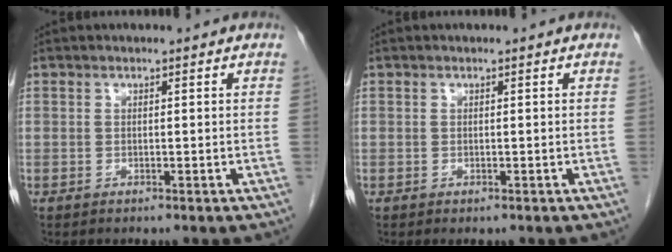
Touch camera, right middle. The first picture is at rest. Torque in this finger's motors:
{"motor_torque": [0.29, -0.10, 0.10, 0.02]}